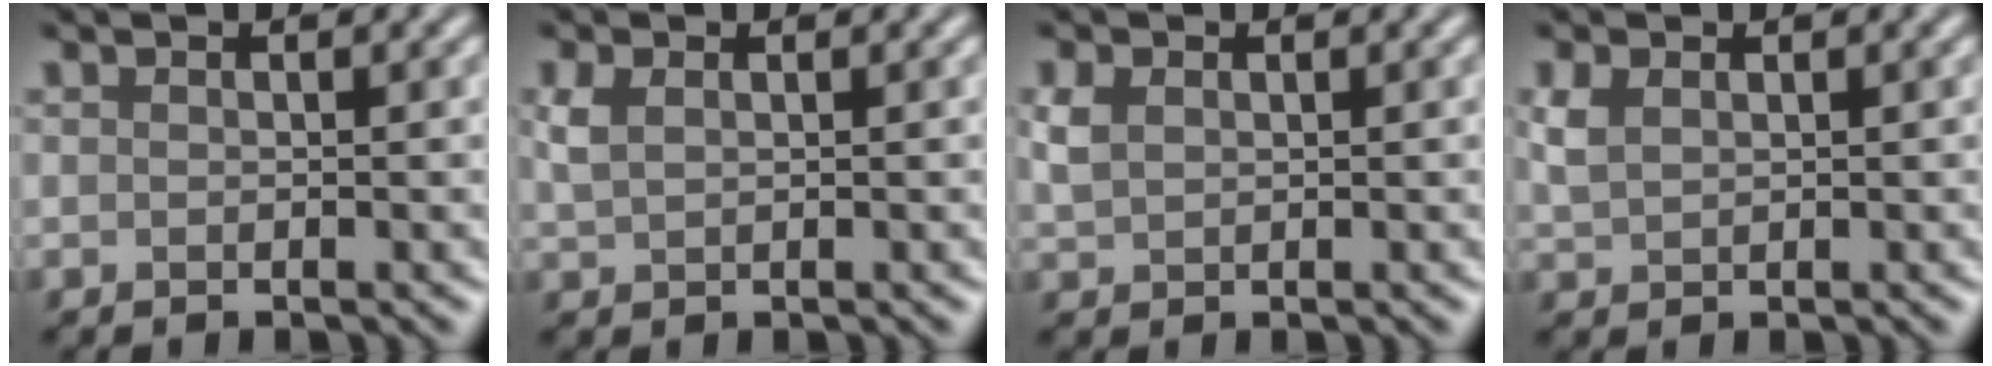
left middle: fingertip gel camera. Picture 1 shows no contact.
{"total": 1.7, "force": [0.7, 1.0, 1.2], "torque": [-0.032, 0.002, 0.017]}
{"total": 1.8, "force": [0.6, 1.3, 1.0], "torque": [-0.026, 0.003, 0.015]}
{"total": 1.8, "force": [0.8, 1.2, 1.2], "torque": [-0.032, 0.002, 0.020]}